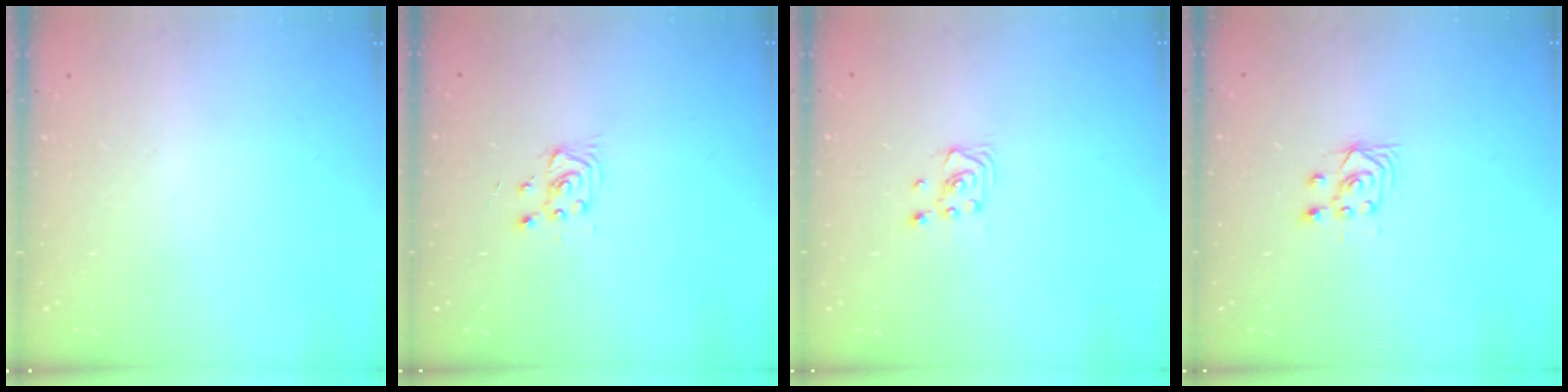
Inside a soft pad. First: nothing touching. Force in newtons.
{"total": 2.8, "press": 2.8, "slide": 0.4}
{"total": 2.6, "press": 2.6, "slide": 0.3}
{"total": 3.5, "press": 3.2, "slide": 1.4}